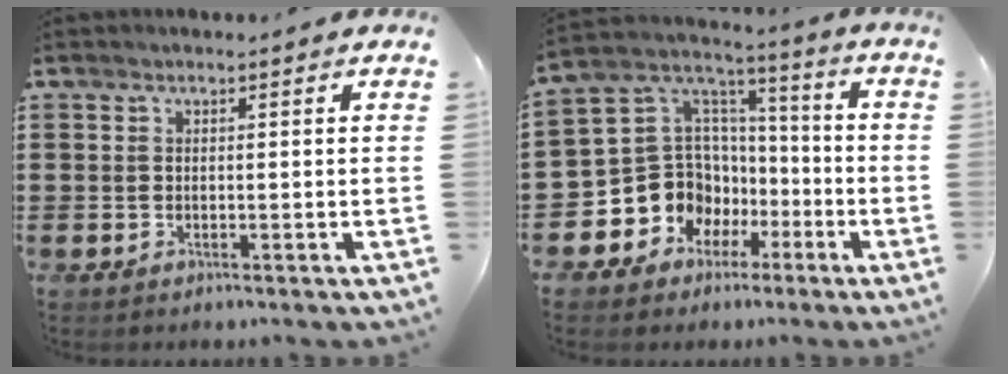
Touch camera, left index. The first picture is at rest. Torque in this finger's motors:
{"motor_torque": [1.19, 0.95, 0.36, 0.07]}